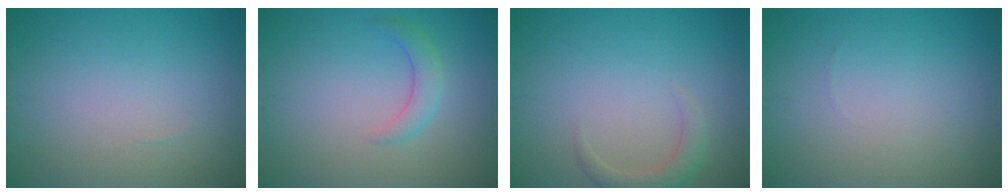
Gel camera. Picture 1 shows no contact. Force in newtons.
{"total": 2.0, "press": 2.0, "slide": 0.1}
{"total": 2.1, "press": 2.1, "slide": 0.3}
{"total": 0.0}